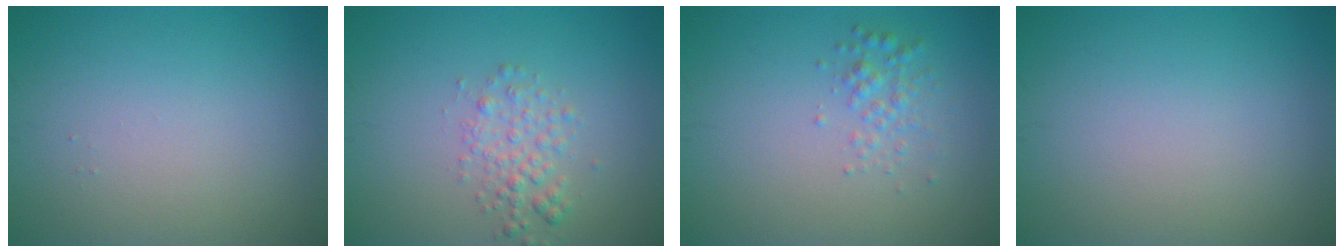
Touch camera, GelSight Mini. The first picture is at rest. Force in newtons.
{"total": 2.2, "press": 2.2, "slide": 0.1}
{"total": 1.7, "press": 1.7, "slide": 0.1}
{"total": 0.0}